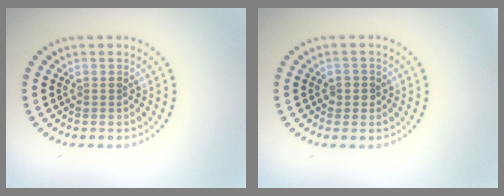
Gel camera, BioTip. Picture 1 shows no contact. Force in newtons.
{"total": 1.1, "press": 1.0, "slide": 0.5}